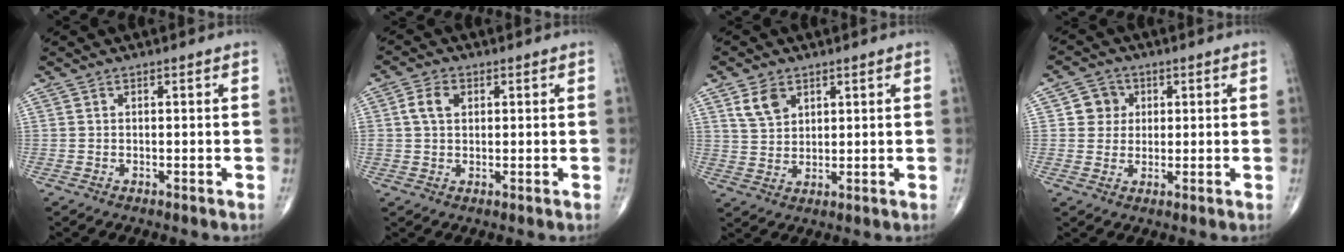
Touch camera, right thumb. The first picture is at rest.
{"total": 4.2, "force": [1.1, 3.0, 2.7], "torque": [-0.051, 0.005, 0.017]}
{"total": 5.3, "force": [2.8, 3.6, 2.7], "torque": [-0.037, -0.013, 0.059]}
{"total": 4.7, "force": [1.1, 4.5, 1.0], "torque": [0.013, 0.003, 0.012]}